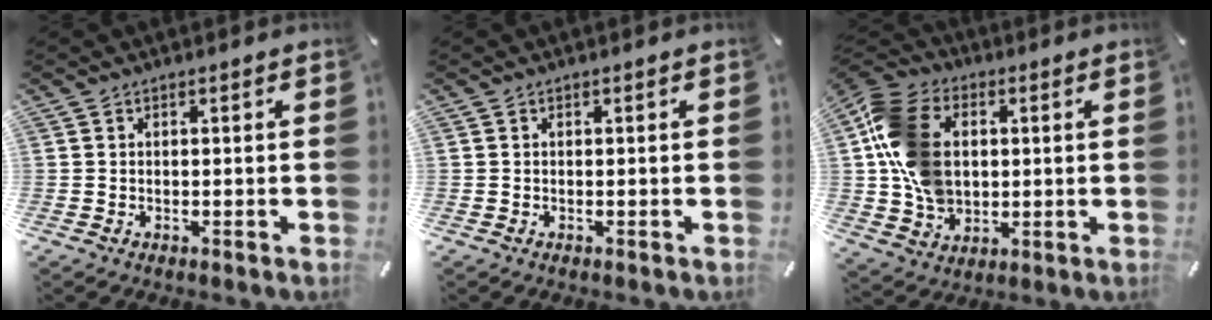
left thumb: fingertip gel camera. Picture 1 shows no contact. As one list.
[{"total": 0.0}, {"total": 15.7, "force": [1.5, 12.3, 9.8], "torque": [-0.219, 0.015, 0.030]}]